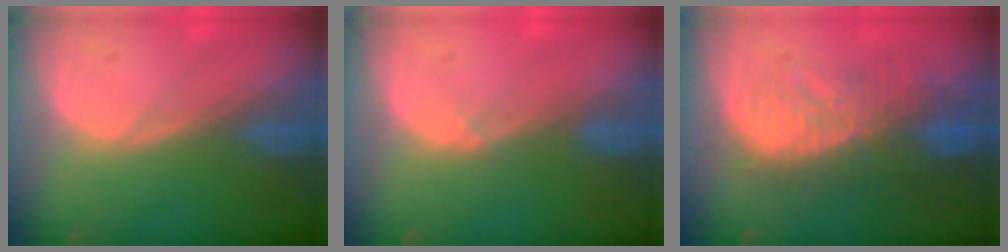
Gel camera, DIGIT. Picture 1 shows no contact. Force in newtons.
{"total": 0.7, "press": 0.6, "slide": 0.4}
{"total": 10.1, "press": 8.8, "slide": 5.0}